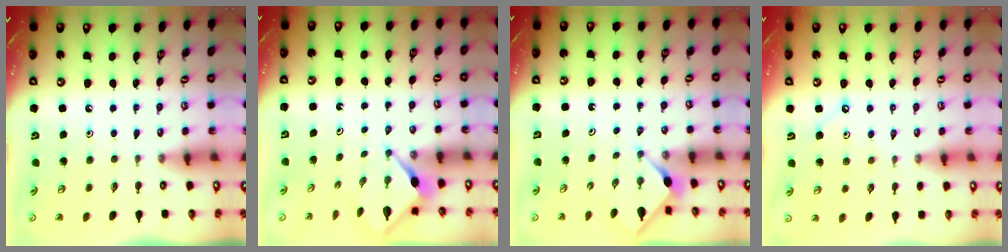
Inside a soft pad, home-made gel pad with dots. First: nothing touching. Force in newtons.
{"total": 2.7, "press": 2.7, "slide": 0.1}
{"total": 2.9, "press": 2.9, "slide": 0.4}
{"total": 2.5, "press": 2.5, "slide": 0.4}